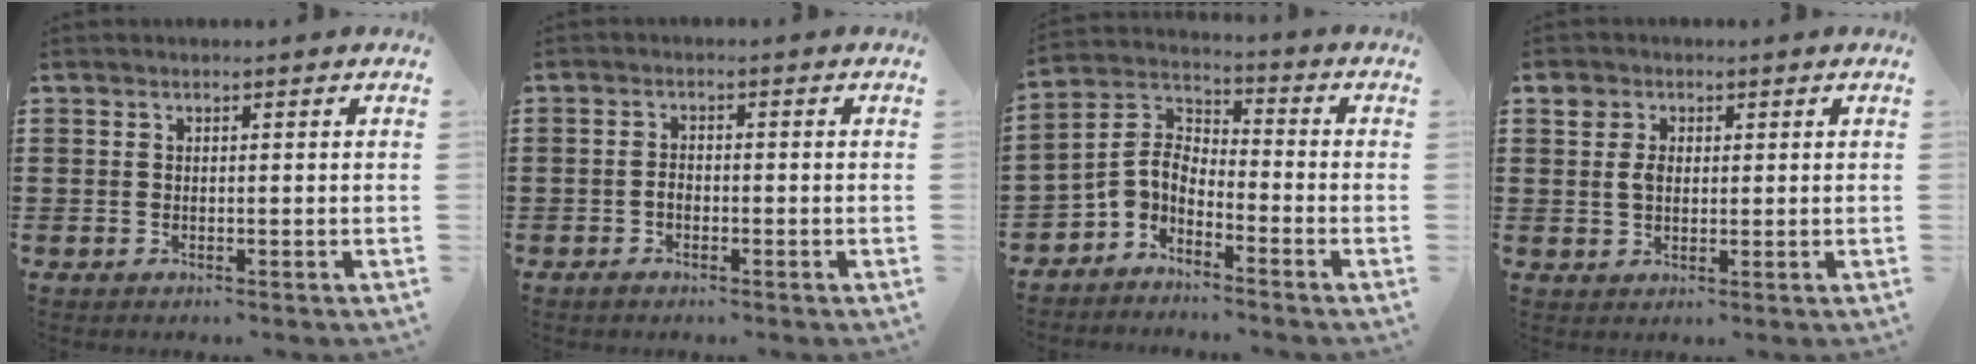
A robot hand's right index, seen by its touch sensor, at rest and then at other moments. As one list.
[{"total": 1.7, "force": [-0.6, 1.0, 1.2], "torque": [-0.025, 0.002, -0.013]}, {"total": 3.7, "force": [-2.3, 2.6, 1.5], "torque": [-0.072, -0.014, -0.062]}, {"total": 3.1, "force": [0.8, 2.4, 1.7], "torque": [-0.043, 0.014, 0.011]}]